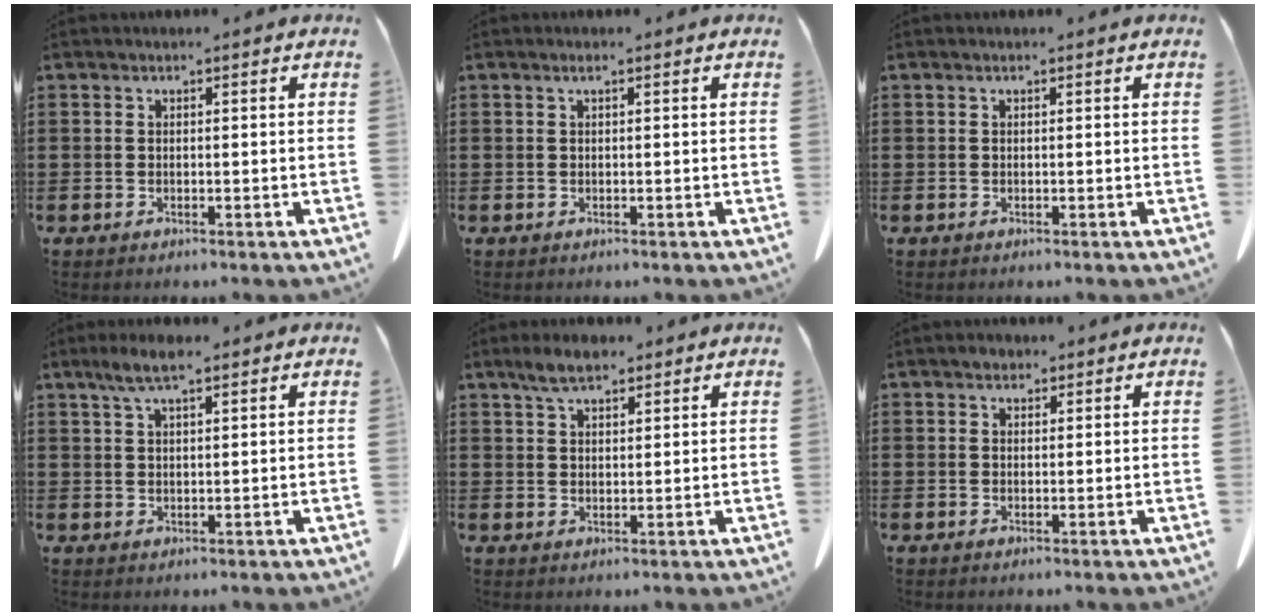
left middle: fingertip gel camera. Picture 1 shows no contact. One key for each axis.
{"total": 0.6, "fx": 0.2, "fy": 0.0, "fz": 0.6, "tx": -0.011, "ty": 0.000, "tz": 0.004}
{"total": 0.0}
{"total": 4.6, "fx": 2.8, "fy": 1.1, "fz": 3.5, "tx": -0.072, "ty": 0.006, "tz": 0.049}
{"total": 4.4, "fx": 3.3, "fy": 1.4, "fz": 2.5, "tx": -0.056, "ty": 0.004, "tz": 0.060}
{"total": 1.4, "fx": 1.0, "fy": 0.9, "fz": 0.2, "tx": 0.000, "ty": 0.003, "tz": 0.018}